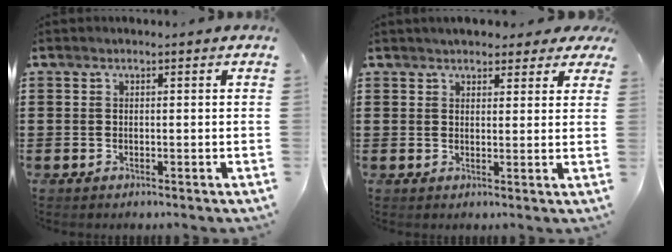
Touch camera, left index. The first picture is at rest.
{"total": 3.3, "force": [3.1, 1.1, 0.7], "torque": [-0.016, -0.002, 0.056]}